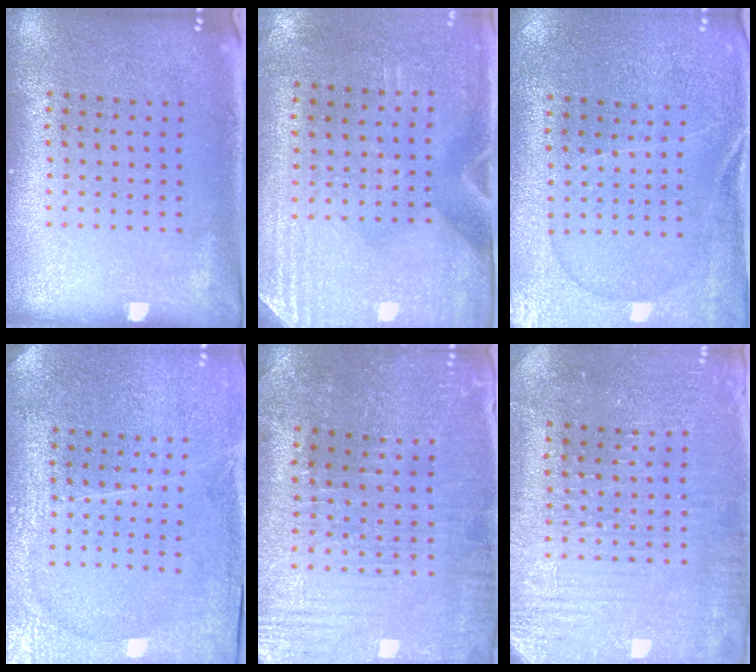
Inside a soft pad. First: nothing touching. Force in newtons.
{"total": 2.9, "press": 2.5, "slide": 1.4}
{"total": 0.6, "press": 0.5, "slide": 0.3}
{"total": 3.8, "press": 3.4, "slide": 1.6}
{"total": 1.3, "press": 1.2, "slide": 0.4}
{"total": 3.2, "press": 3.2, "slide": 0.4}